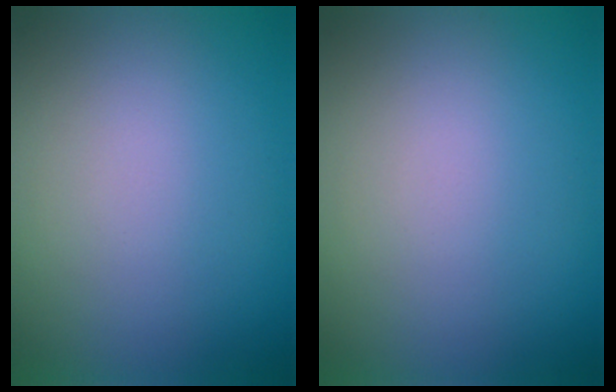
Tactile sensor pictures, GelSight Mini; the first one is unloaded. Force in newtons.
{"total": 0.0}